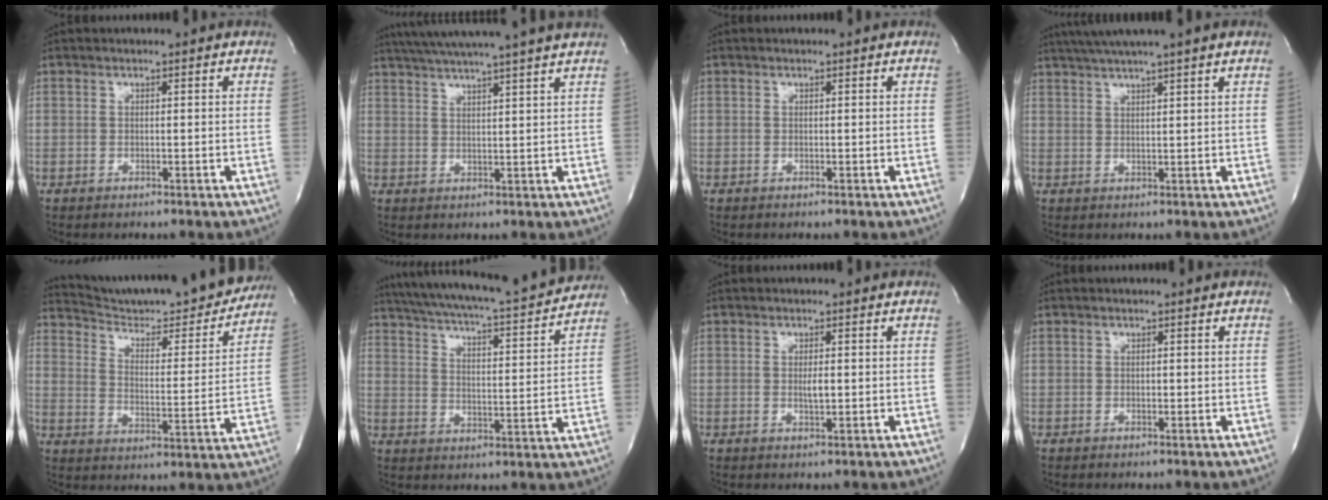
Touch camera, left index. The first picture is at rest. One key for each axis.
{"total": 15.6, "fx": 13.6, "fy": -1.4, "fz": 7.5, "tx": -0.134, "ty": 0.006, "tz": 0.186}
{"total": 0.0}
{"total": 8.3, "fx": 6.7, "fy": -1.3, "fz": 4.8, "tx": -0.081, "ty": 0.029, "tz": 0.097}
{"total": 23.1, "fx": 21.5, "fy": 2.5, "fz": 8.0, "tx": -0.122, "ty": -0.046, "tz": 0.294}
{"total": 20.0, "fx": 18.2, "fy": 1.0, "fz": 8.0, "tx": -0.140, "ty": -0.018, "tz": 0.257}
{"total": 1.6, "fx": -0.1, "fy": 0.4, "fz": 1.5, "tx": -0.035, "ty": -0.004, "tz": 0.000}
{"total": 0.0}